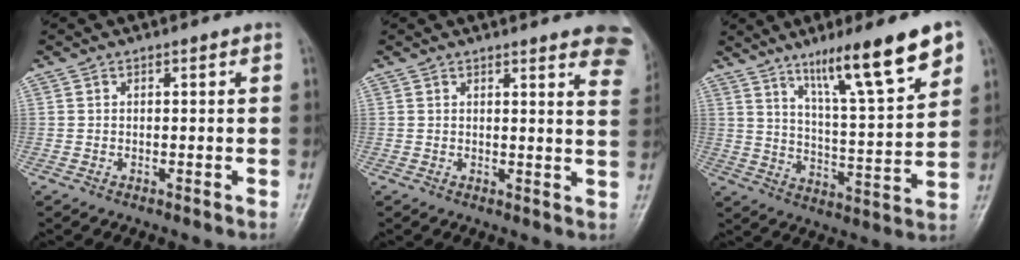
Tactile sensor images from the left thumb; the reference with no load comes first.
{"total": 11.8, "force": [9.1, 2.6, 7.1], "torque": [-0.049, -0.035, 0.082]}
{"total": 17.9, "force": [10.7, 2.7, 14.0], "torque": [-0.204, -0.048, 0.177]}